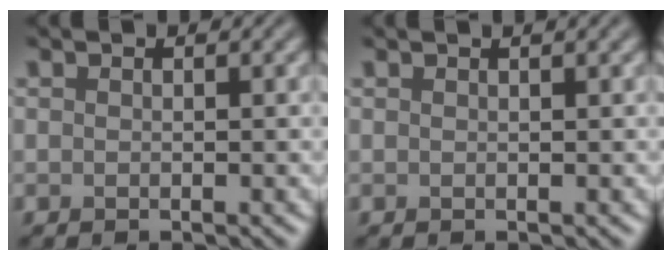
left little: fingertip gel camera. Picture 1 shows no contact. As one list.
[{"total": 1.5, "force": [1.0, 0.5, 1.1], "torque": [-0.010, 0.001, 0.006]}]